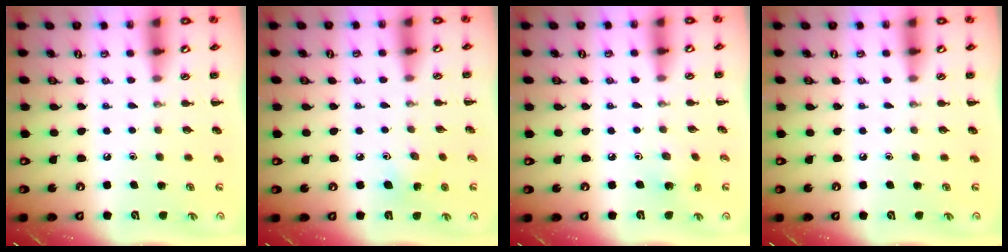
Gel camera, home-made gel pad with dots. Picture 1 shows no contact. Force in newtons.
{"total": 4.8, "press": 4.7, "slide": 1.1}
{"total": 2.7, "press": 2.5, "slide": 0.9}
{"total": 0.0}